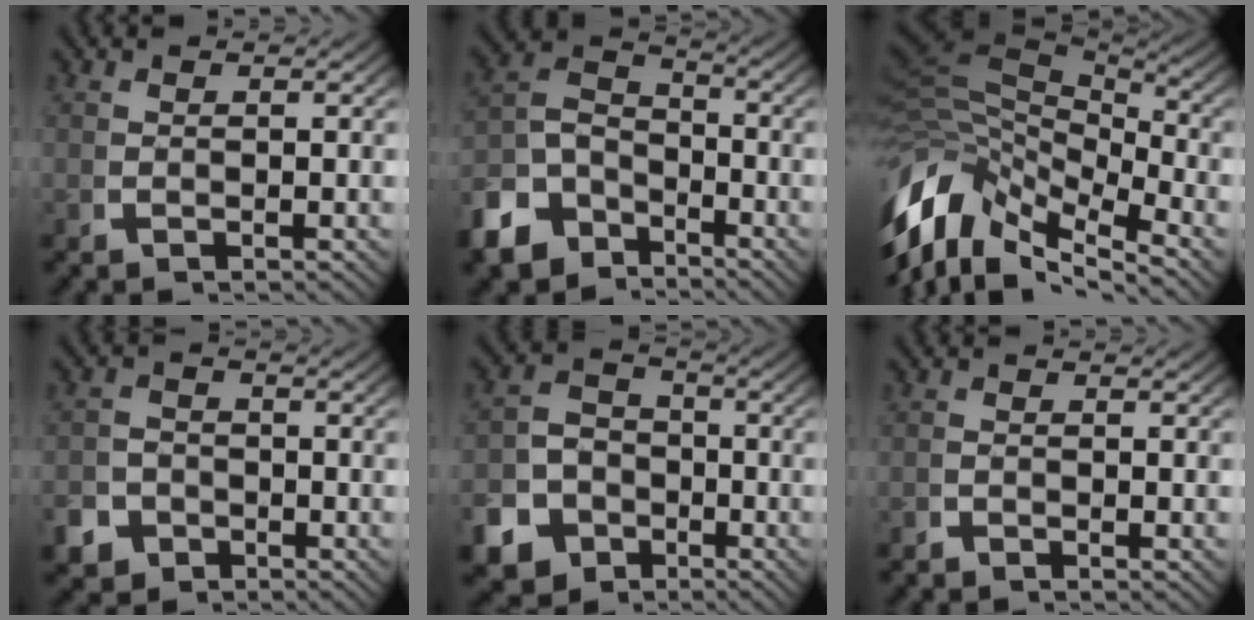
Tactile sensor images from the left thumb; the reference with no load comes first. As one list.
[{"total": 9.3, "force": [-3.6, 6.9, 5.0], "torque": [-0.090, -0.026, -0.060]}, {"total": 13.3, "force": [-1.6, 8.6, 10.0], "torque": [-0.223, -0.030, -0.006]}, {"total": 4.8, "force": [-3.3, 3.3, 1.0], "torque": [-0.020, -0.021, -0.053]}, {"total": 11.9, "force": [-5.3, 9.7, 4.5], "torque": [-0.070, -0.034, -0.094]}, {"total": 0.9, "force": [-0.9, 0.1, 0.0], "torque": [0.005, -0.003, -0.020]}]